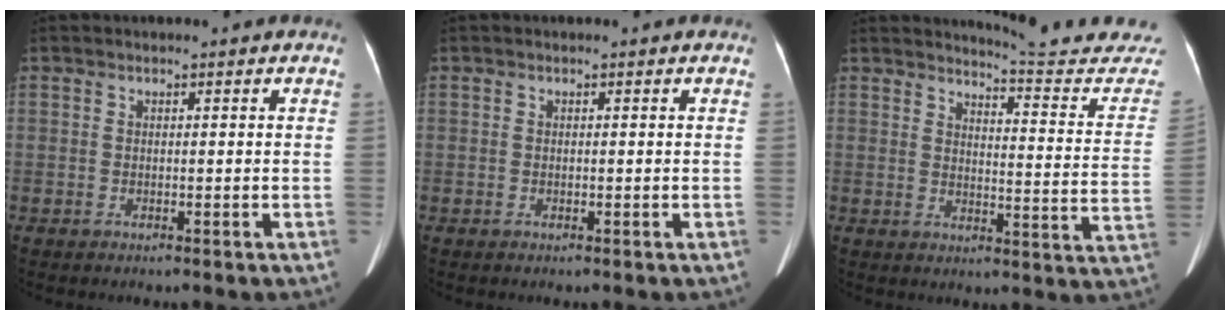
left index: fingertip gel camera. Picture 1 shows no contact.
{"total": 0.0}
{"total": 16.5, "force": [16.4, 0.0, 2.2], "torque": [-0.011, -0.129, 0.172]}